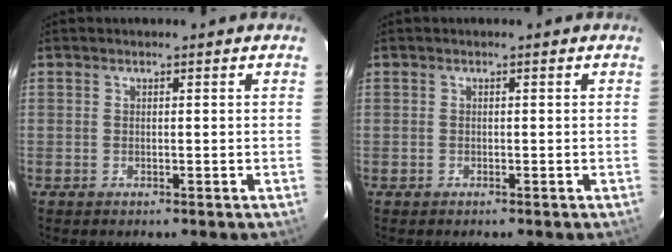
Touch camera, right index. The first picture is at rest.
{"total": 0.0}